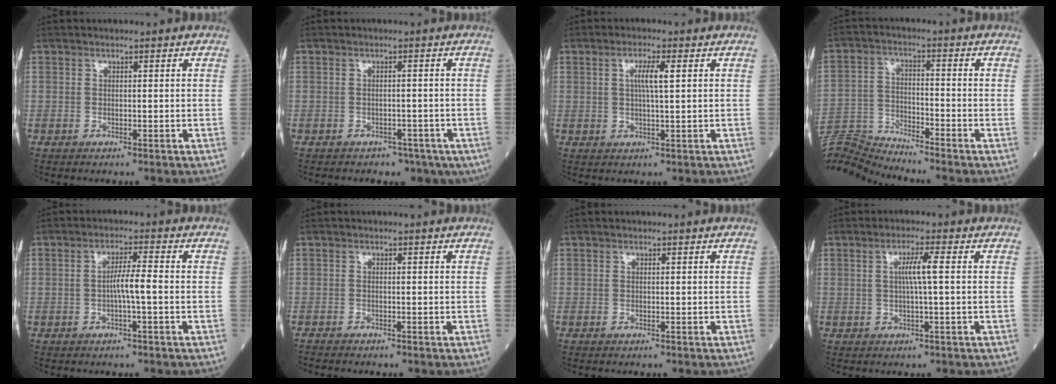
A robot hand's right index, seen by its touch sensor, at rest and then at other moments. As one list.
[{"total": 5.0, "force": [-3.3, 3.4, 1.6], "torque": [-0.015, 0.008, -0.037]}, {"total": 3.6, "force": [0.9, 0.1, 3.5], "torque": [-0.067, 0.002, 0.015]}, {"total": 10.6, "force": [-10.4, -2.0, 0.0], "torque": [-0.011, 0.020, -0.201]}, {"total": 4.9, "force": [-0.9, -0.4, 4.8], "torque": [-0.086, 0.009, -0.017]}, {"total": 1.7, "force": [-1.6, -0.4, -0.4], "torque": [0.005, -0.010, -0.033]}, {"total": 0.0}, {"total": 3.5, "force": [0.3, -0.3, 3.5], "torque": [-0.066, 0.003, 0.005]}]